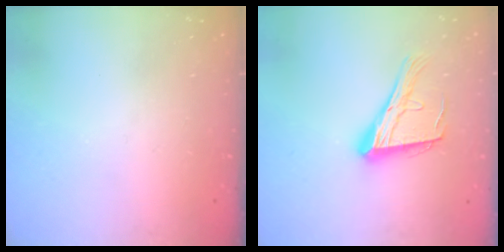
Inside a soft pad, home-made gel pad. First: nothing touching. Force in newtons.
{"total": 16.9, "press": 16.8, "slide": 1.8}